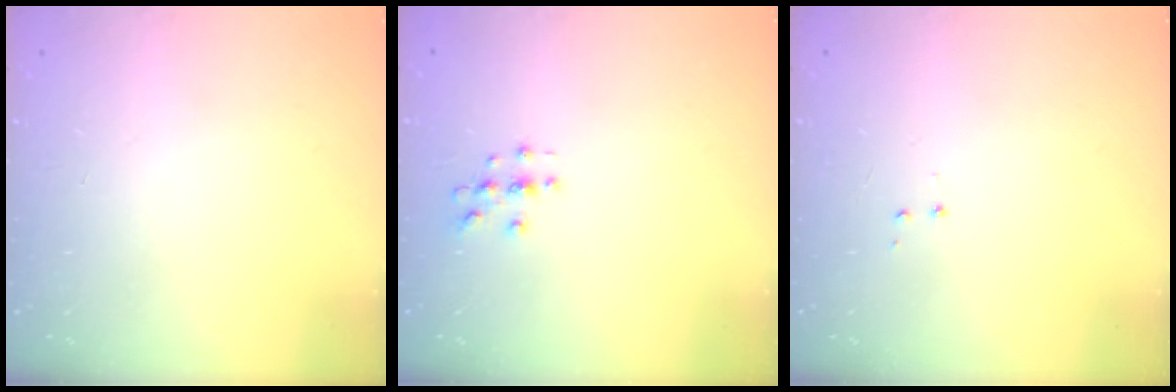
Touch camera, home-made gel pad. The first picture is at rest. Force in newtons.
{"total": 2.9, "press": 2.9, "slide": 0.3}
{"total": 3.5, "press": 3.5, "slide": 0.5}